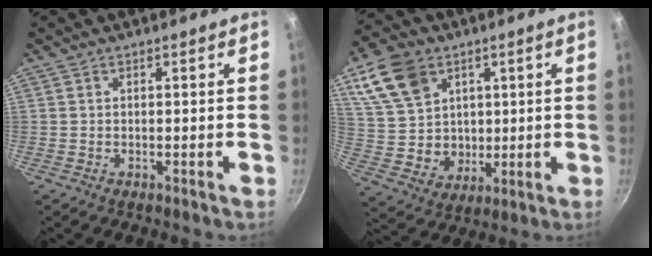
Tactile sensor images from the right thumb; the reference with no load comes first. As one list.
[{"total": 16.5, "force": [6.4, 12.9, 8.1], "torque": [-0.128, -0.013, 0.138]}]